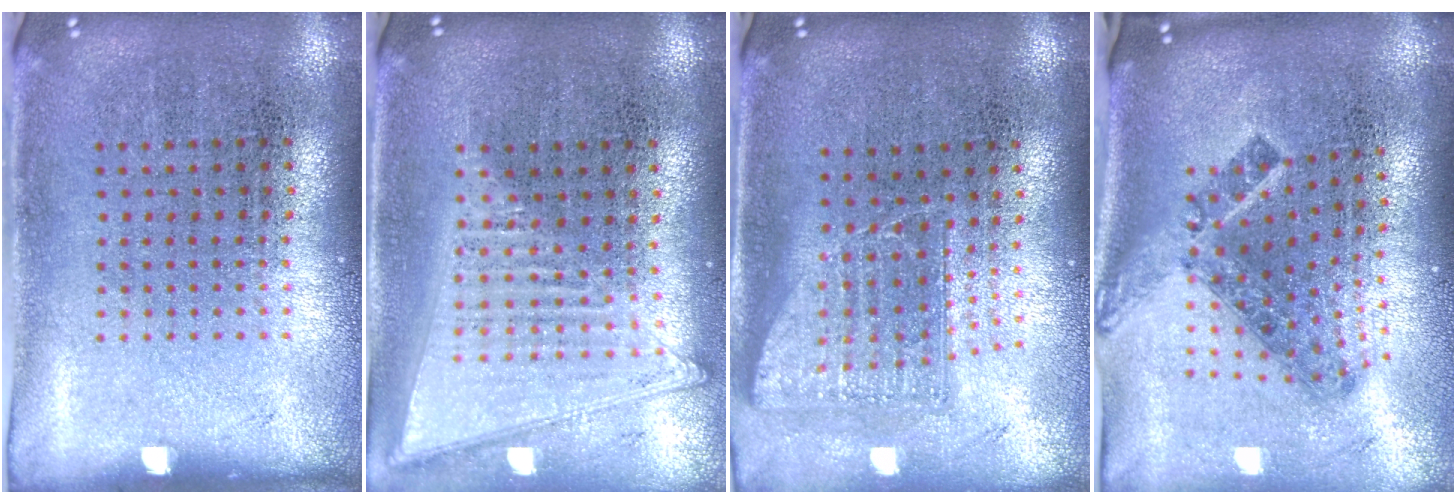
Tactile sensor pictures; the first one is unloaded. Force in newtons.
{"total": 1.4, "press": 1.3, "slide": 0.5}
{"total": 1.6, "press": 1.3, "slide": 1.0}
{"total": 1.6, "press": 1.2, "slide": 1.1}